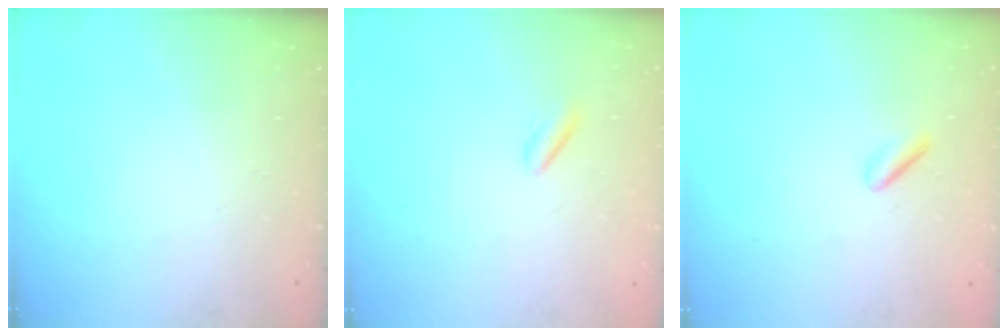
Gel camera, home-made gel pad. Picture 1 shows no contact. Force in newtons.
{"total": 2.0, "press": 1.7, "slide": 1.0}
{"total": 1.5, "press": 1.2, "slide": 0.9}